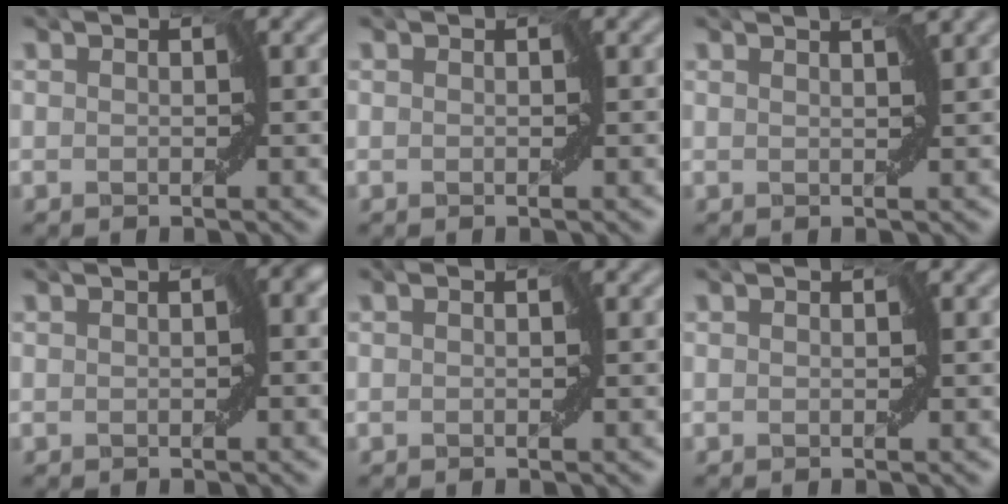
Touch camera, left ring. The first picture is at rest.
{"total": 0.0}
{"total": 1.5, "force": [0.9, 0.0, 1.2], "torque": [-0.026, 0.003, 0.011]}
{"total": 2.2, "force": [-0.2, 1.1, 1.9], "torque": [-0.022, 0.004, -0.007]}
{"total": 0.0}
{"total": 0.0}